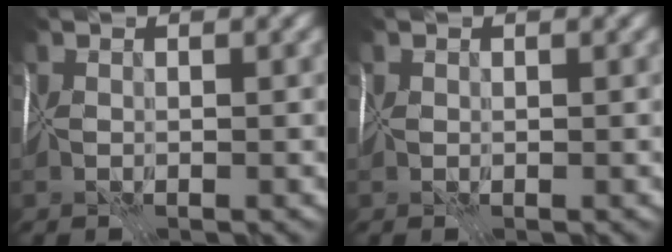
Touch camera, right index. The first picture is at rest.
{"total": 0.5, "force": [0.4, 0.4, 0.0], "torque": [0.001, 0.007, 0.006]}